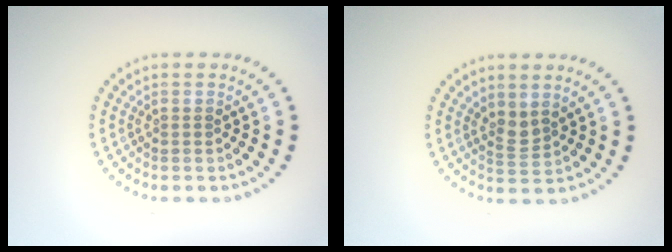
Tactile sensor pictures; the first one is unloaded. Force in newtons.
{"total": 1.8, "press": 1.3, "slide": 1.2}